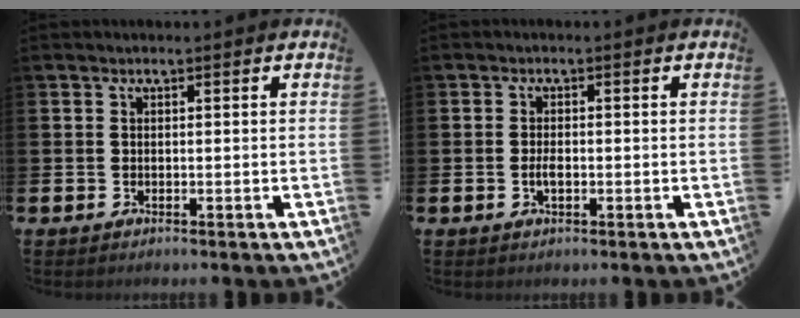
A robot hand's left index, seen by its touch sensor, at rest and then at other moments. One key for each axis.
{"total": 1.8, "fx": -0.4, "fy": 0.7, "fz": 1.6, "tx": -0.025, "ty": -0.003, "tz": -0.008}